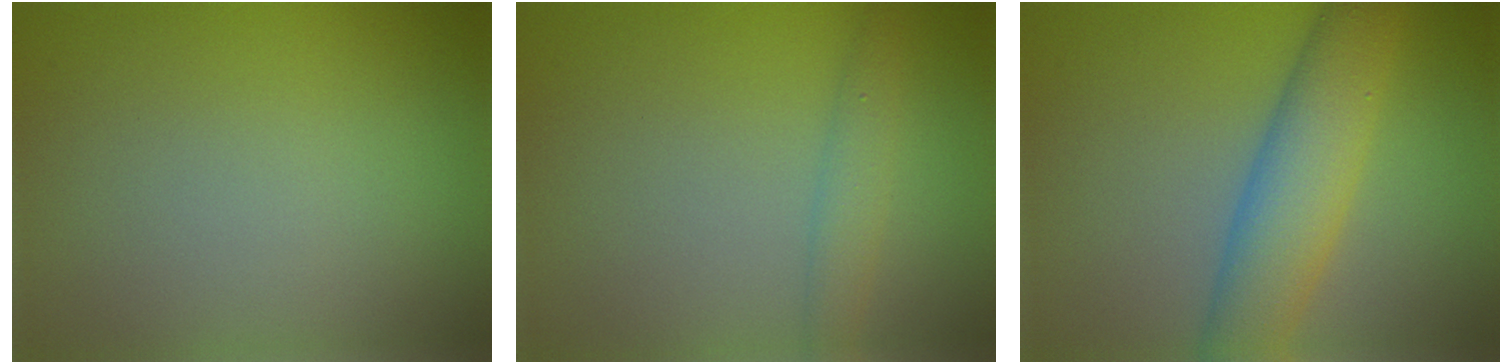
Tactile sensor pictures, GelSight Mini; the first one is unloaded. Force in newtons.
{"total": 1.9, "press": 1.9, "slide": 0.1}
{"total": 6.3, "press": 6.3, "slide": 0.2}